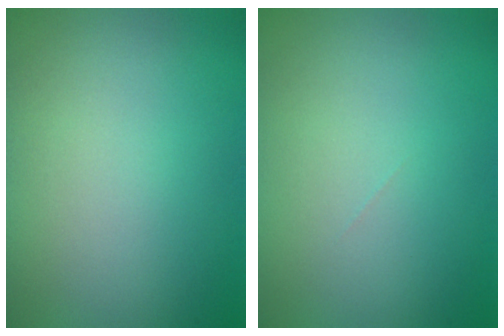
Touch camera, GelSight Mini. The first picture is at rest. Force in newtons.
{"total": 0.0}